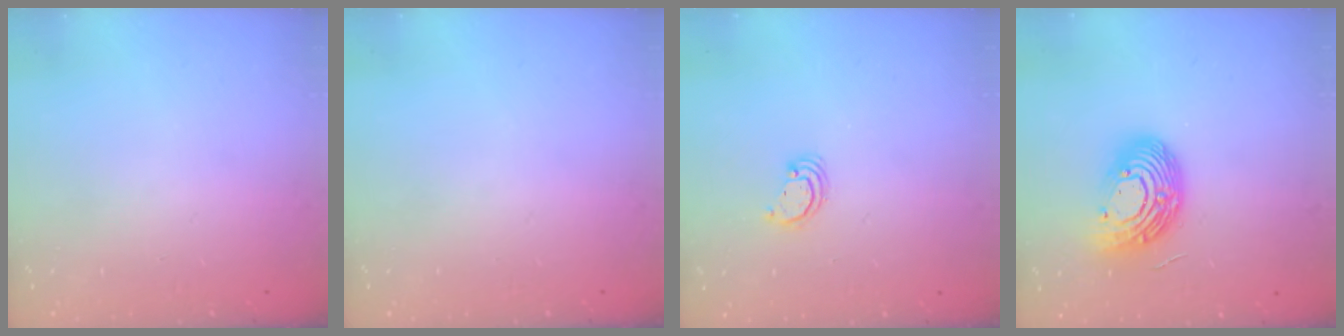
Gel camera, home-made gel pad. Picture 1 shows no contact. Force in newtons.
{"total": 0.0}
{"total": 2.8, "press": 2.8, "slide": 0.2}
{"total": 14.7, "press": 14.7, "slide": 1.0}